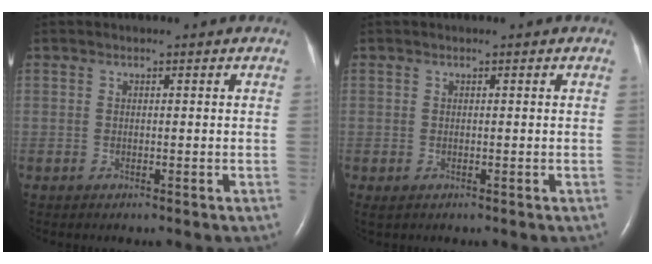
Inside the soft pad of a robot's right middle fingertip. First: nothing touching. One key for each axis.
{"total": 0.7, "fx": -0.3, "fy": 0.4, "fz": 0.6, "tx": -0.011, "ty": -0.003, "tz": 0.001}